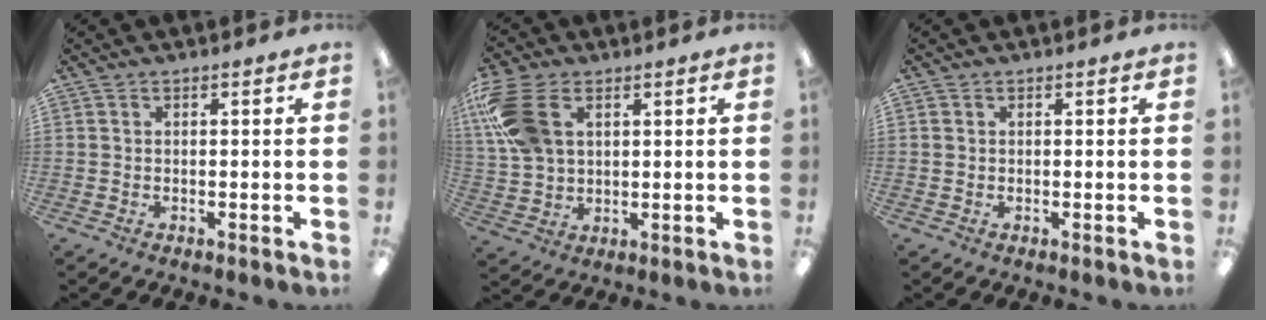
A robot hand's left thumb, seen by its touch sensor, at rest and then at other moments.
{"total": 14.1, "force": [5.0, 9.3, 9.4], "torque": [-0.225, 0.007, 0.093]}
{"total": 0.6, "force": [0.2, 0.6, 0.1], "torque": [-0.003, 0.005, 0.002]}